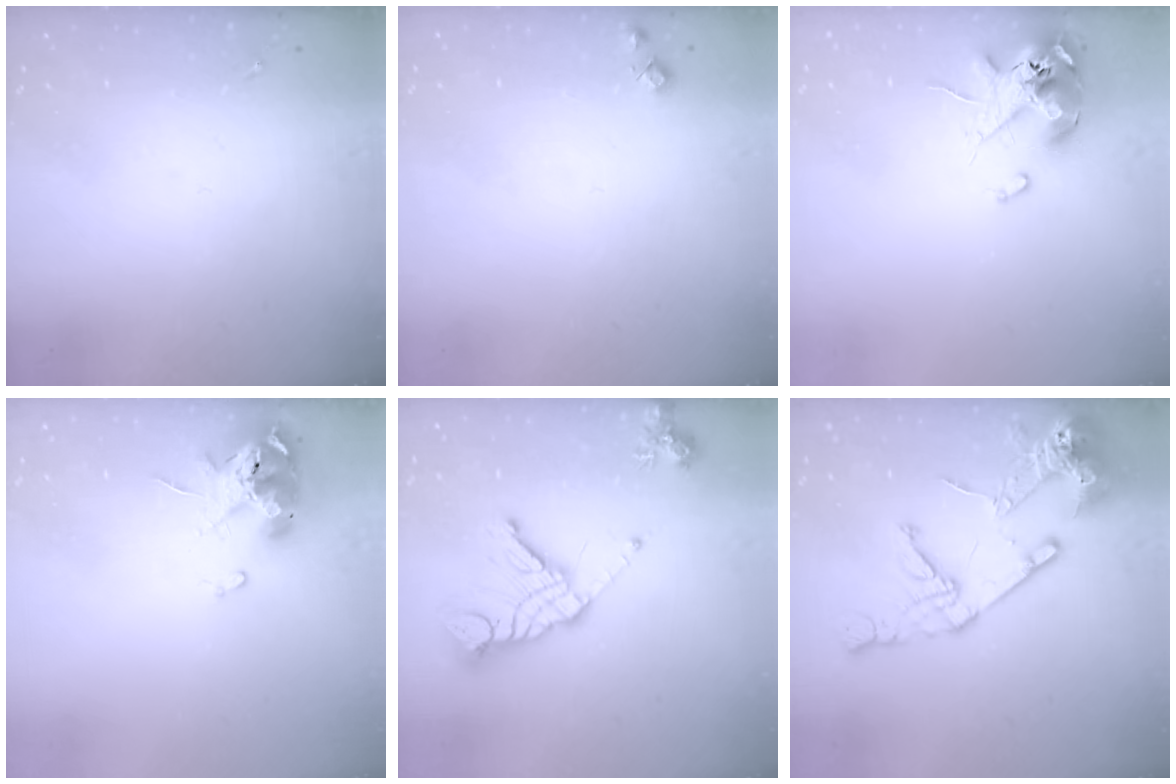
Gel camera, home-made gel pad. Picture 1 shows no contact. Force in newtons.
{"total": 6.6, "press": 6.6, "slide": 0.6}
{"total": 12.1, "press": 12.0, "slide": 2.0}
{"total": 14.0, "press": 13.9, "slide": 1.7}
{"total": 17.2, "press": 17.0, "slide": 2.4}
{"total": 17.1, "press": 17.0, "slide": 2.1}